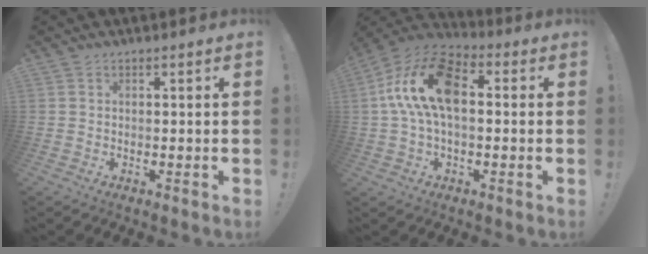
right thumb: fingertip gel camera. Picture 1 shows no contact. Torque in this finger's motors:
{"motor_torque": [1.98, 1.95, 0.51, 0.12, 0.36]}